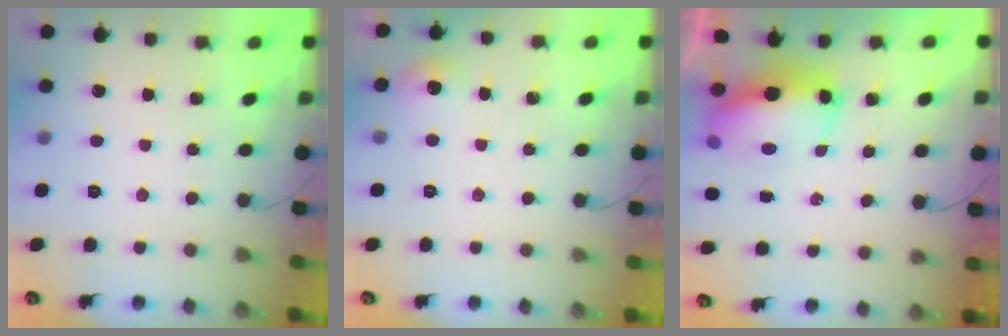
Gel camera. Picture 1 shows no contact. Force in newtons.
{"total": 5.9, "press": 5.7, "slide": 1.6}
{"total": 10.2, "press": 9.9, "slide": 2.2}